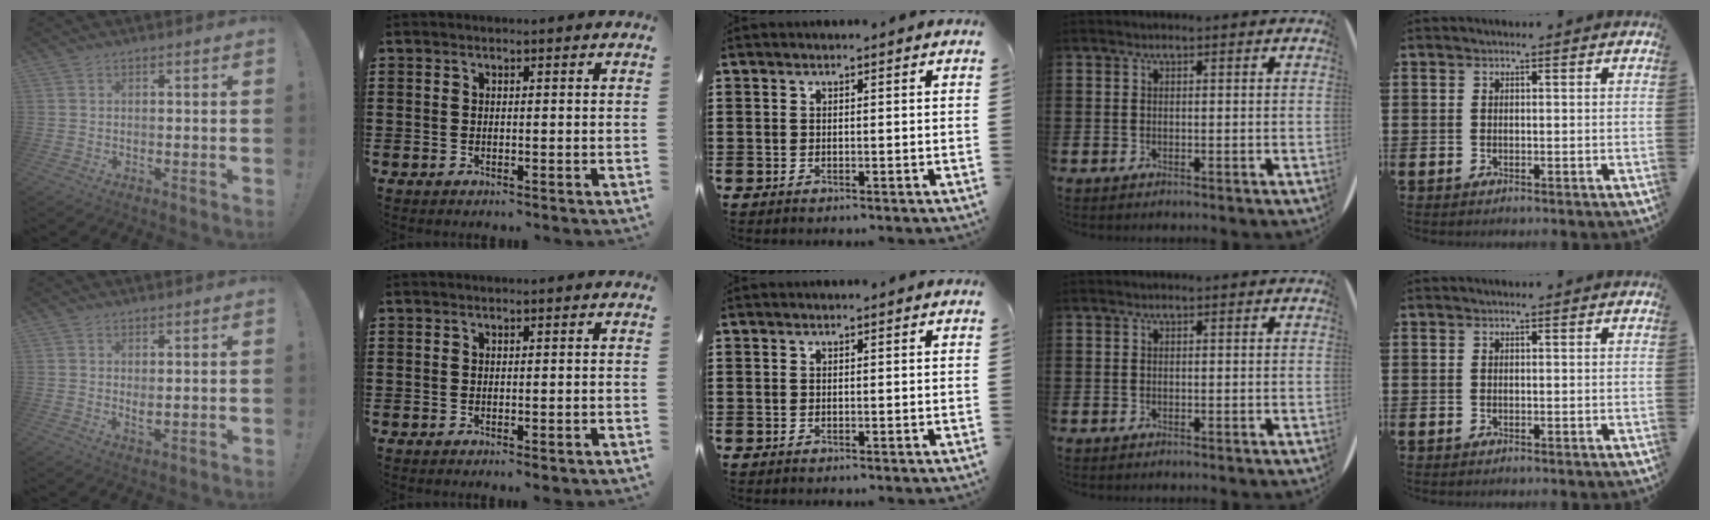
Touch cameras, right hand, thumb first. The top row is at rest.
{"thumb": {"total": 2.0, "force": [1.2, 0.8, 1.4], "torque": [-0.015, -0.009, 0.020]}, "index": {"total": 0.7, "force": [-0.6, 0.1, 0.3], "torque": [-0.008, -0.003, -0.010]}}